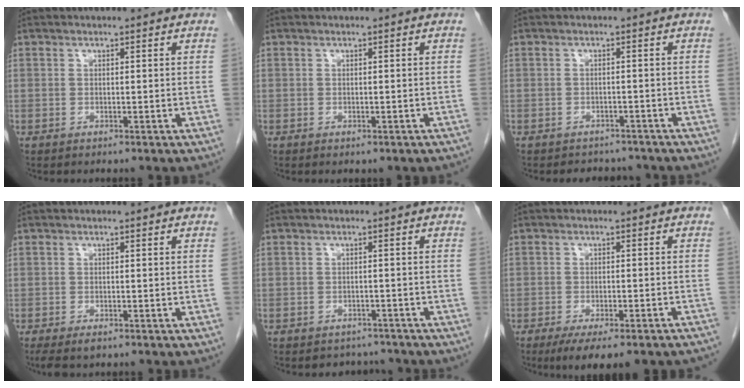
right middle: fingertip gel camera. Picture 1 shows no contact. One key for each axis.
{"total": 0.9, "fx": -0.7, "fy": 0.5, "fz": 0.5, "tx": -0.008, "ty": -0.002, "tz": -0.005}
{"total": 4.4, "fx": -4.0, "fy": 1.8, "fz": 0.3, "tx": -0.003, "ty": 0.002, "tz": -0.048}
{"total": 2.9, "fx": -2.1, "fy": 1.0, "fz": 1.7, "tx": -0.032, "ty": -0.009, "tz": -0.031}
{"total": 3.4, "fx": -3.0, "fy": 1.5, "fz": -0.2, "tx": 0.002, "ty": 0.005, "tz": -0.042}
{"total": 12.3, "fx": -10.0, "fy": 2.4, "fz": 6.8, "tx": -0.077, "ty": -0.012, "tz": -0.129}